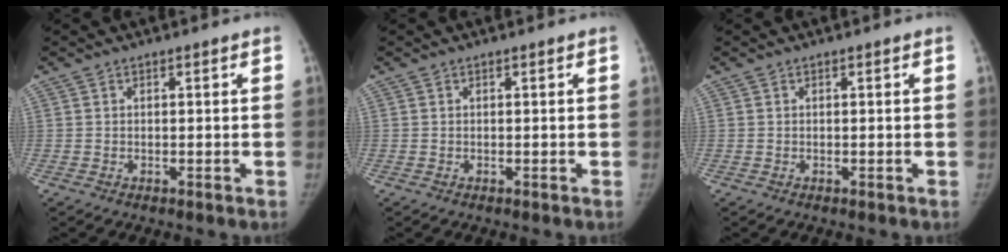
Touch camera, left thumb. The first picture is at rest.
{"total": 0.0}
{"total": 0.0}